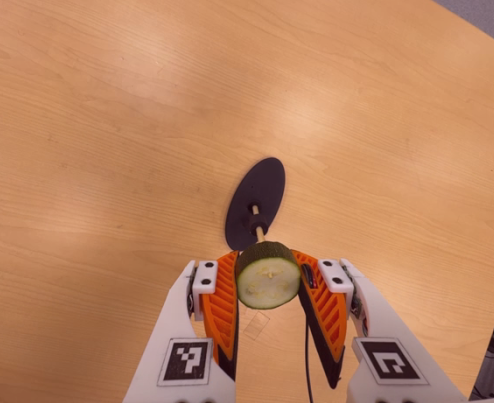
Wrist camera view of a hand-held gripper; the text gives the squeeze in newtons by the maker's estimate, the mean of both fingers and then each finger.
{"total": 11.6, "left": 10.5, "right": 12.8}